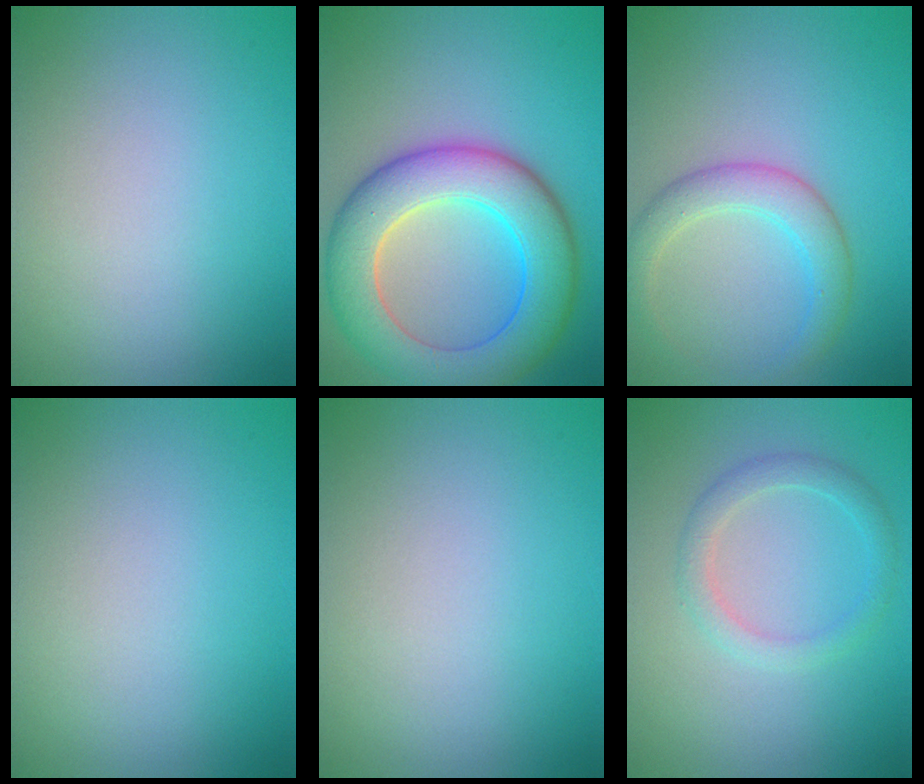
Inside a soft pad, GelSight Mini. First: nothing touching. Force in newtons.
{"total": 9.8, "press": 9.8, "slide": 0.1}
{"total": 3.3, "press": 3.3, "slide": 0.2}
{"total": 0.0}
{"total": 0.0}
{"total": 2.2, "press": 2.2, "slide": 0.2}